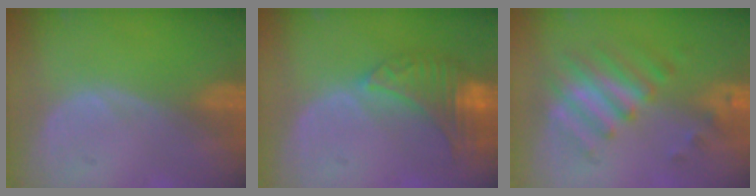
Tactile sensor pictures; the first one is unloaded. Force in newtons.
{"total": 7.9, "press": 7.4, "slide": 2.8}
{"total": 7.9, "press": 6.9, "slide": 3.9}